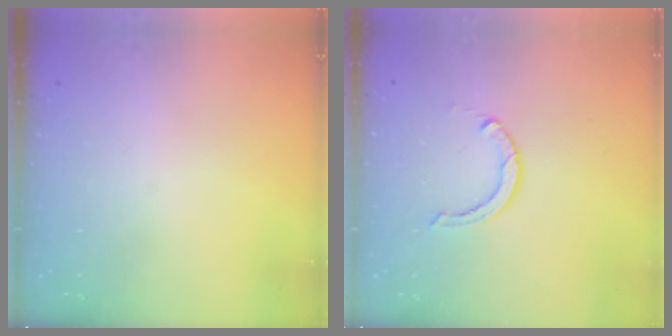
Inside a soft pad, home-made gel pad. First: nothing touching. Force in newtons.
{"total": 2.6, "press": 2.6, "slide": 0.1}